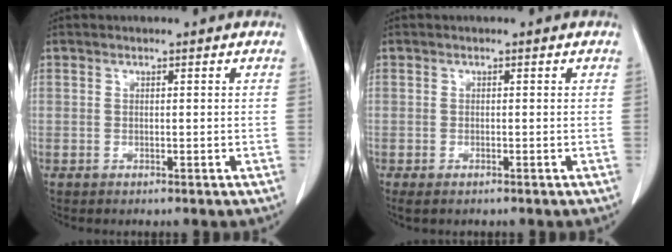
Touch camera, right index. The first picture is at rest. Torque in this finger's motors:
{"motor_torque": [0.22, -0.20, 0.05, 0.01]}